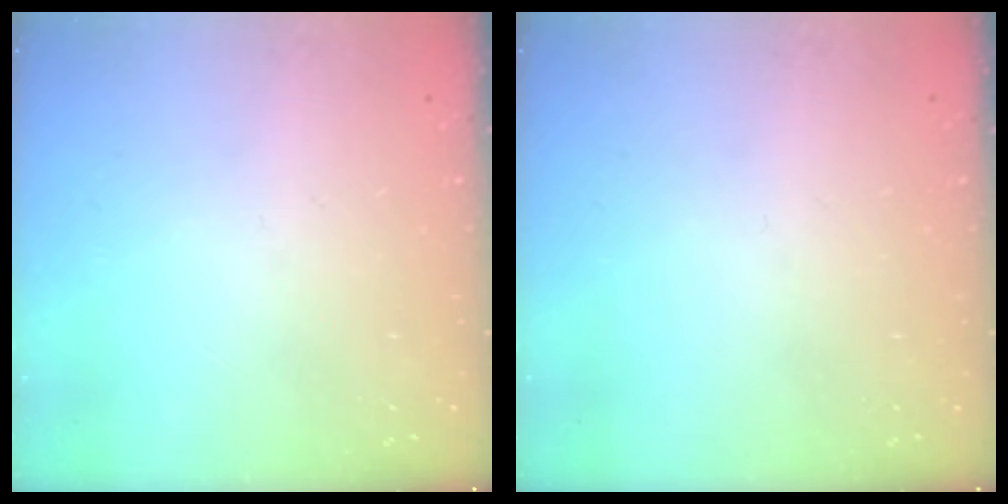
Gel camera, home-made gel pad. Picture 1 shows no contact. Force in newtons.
{"total": 0.0}